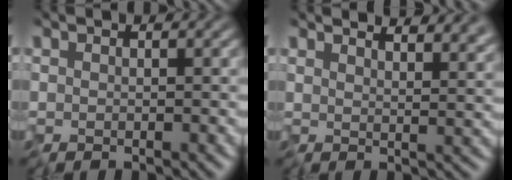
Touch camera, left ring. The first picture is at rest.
{"total": 9.3, "force": [7.1, 3.2, 5.0], "torque": [-0.045, 0.027, 0.056]}